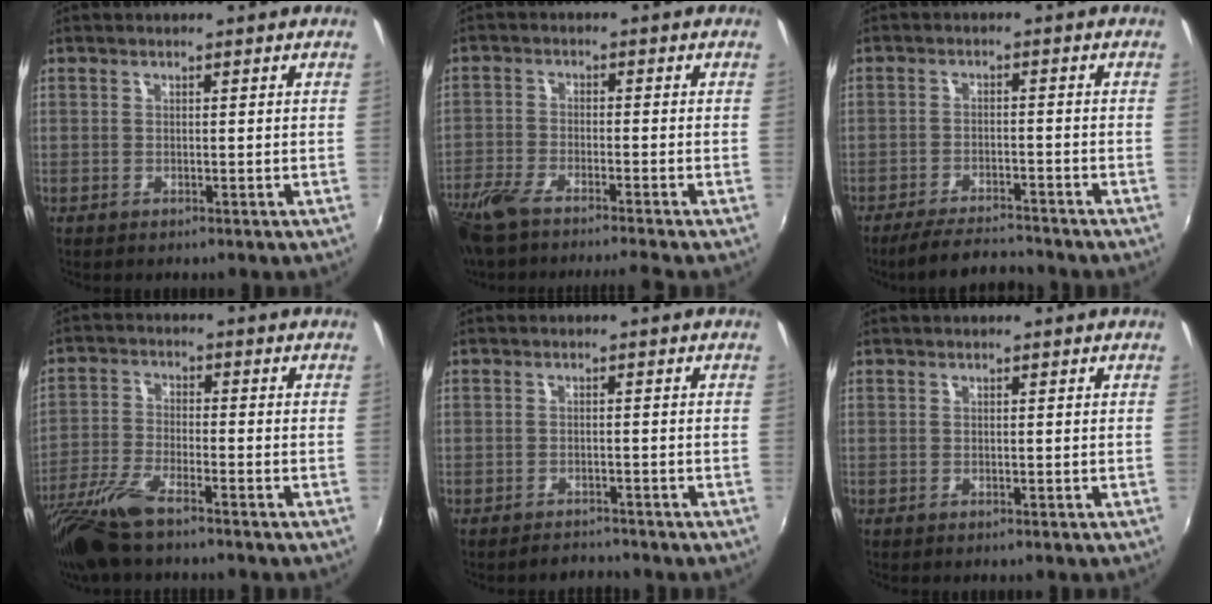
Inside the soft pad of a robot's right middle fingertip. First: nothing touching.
{"total": 10.2, "force": [-8.7, 0.9, 5.4], "torque": [-0.136, -0.033, -0.159]}
{"total": 8.3, "force": [-7.6, 1.1, 3.0], "torque": [-0.080, -0.004, -0.124]}
{"total": 10.8, "force": [-8.3, 2.0, 6.6], "torque": [-0.151, -0.029, -0.163]}
{"total": 2.7, "force": [-2.6, 0.6, 0.1], "torque": [-0.009, 0.001, -0.041]}
{"total": 0.0}